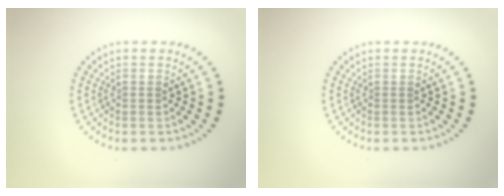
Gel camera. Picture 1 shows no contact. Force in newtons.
{"total": 0.0}